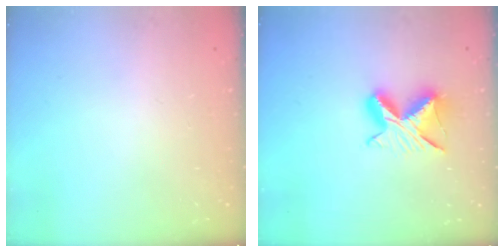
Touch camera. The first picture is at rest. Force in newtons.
{"total": 9.0, "press": 8.9, "slide": 0.9}